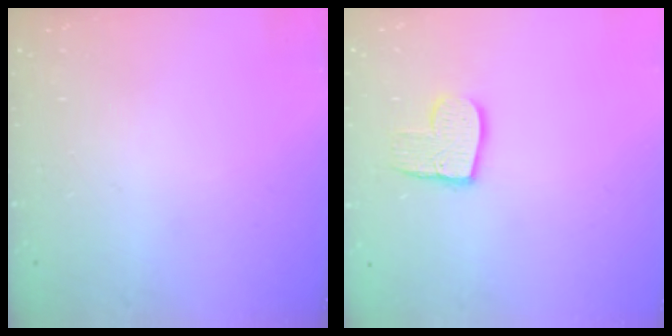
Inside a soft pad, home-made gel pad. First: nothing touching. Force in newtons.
{"total": 10.0, "press": 10.0, "slide": 0.8}